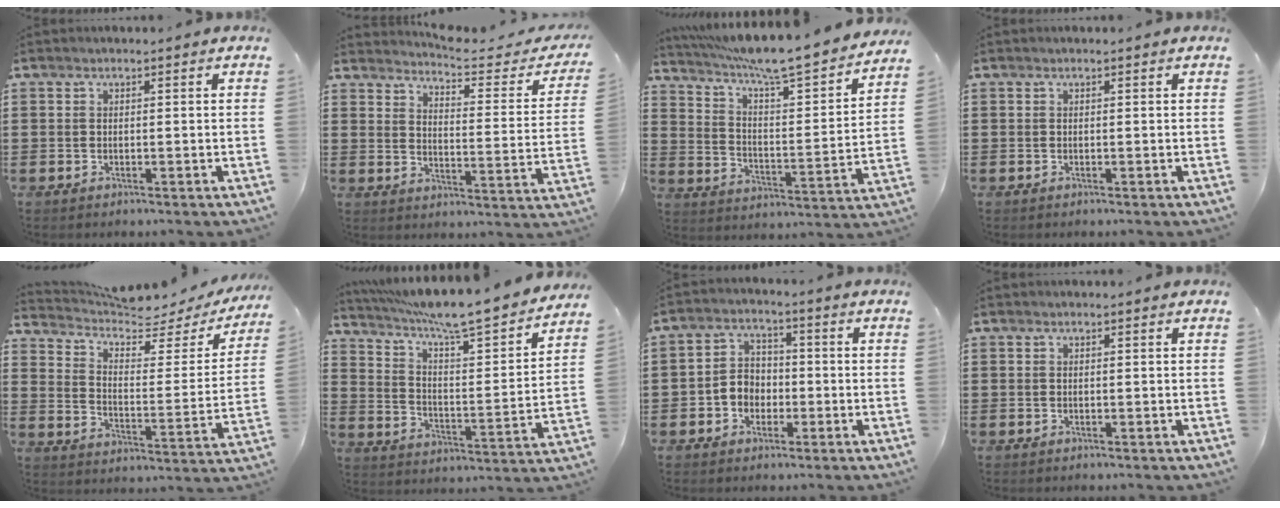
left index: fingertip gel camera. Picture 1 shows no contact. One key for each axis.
{"total": 4.3, "fx": 4.1, "fy": 0.1, "fz": 1.2, "tx": -0.035, "ty": -0.038, "tz": 0.062}
{"total": 7.7, "fx": 6.7, "fy": -0.4, "fz": 3.7, "tx": -0.103, "ty": -0.057, "tz": 0.106}
{"total": 0.0}
{"total": 5.1, "fx": 4.6, "fy": 1.1, "fz": 1.8, "tx": -0.055, "ty": -0.038, "tz": 0.072}
{"total": 8.1, "fx": 7.0, "fy": -0.3, "fz": 4.0, "tx": -0.101, "ty": -0.061, "tz": 0.110}
{"total": 4.3, "fx": -2.0, "fy": 3.4, "fz": 1.5, "tx": -0.038, "ty": 0.011, "tz": -0.043}
{"total": 0.0}